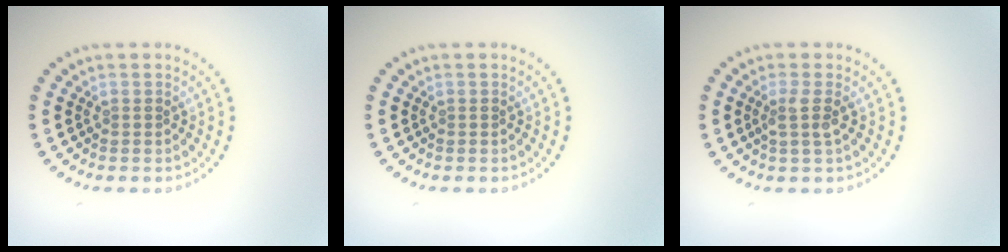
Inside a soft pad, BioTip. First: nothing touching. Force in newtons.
{"total": 0.0}
{"total": 1.8, "press": 1.3, "slide": 1.2}